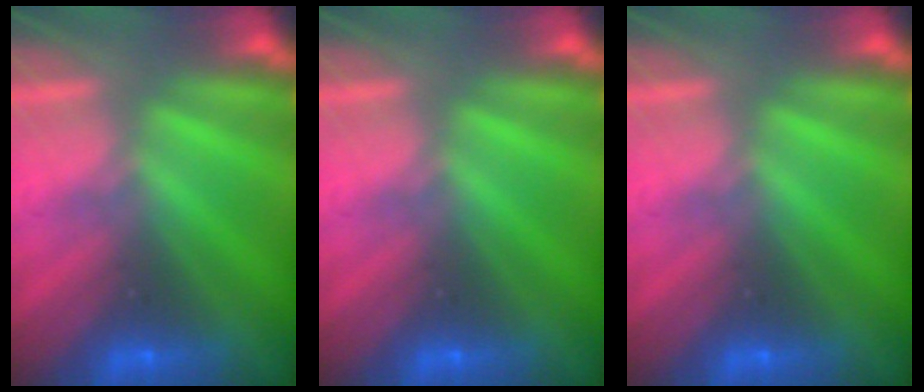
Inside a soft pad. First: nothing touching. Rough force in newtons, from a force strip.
{"total": 0.0}
{"total": 0.0}